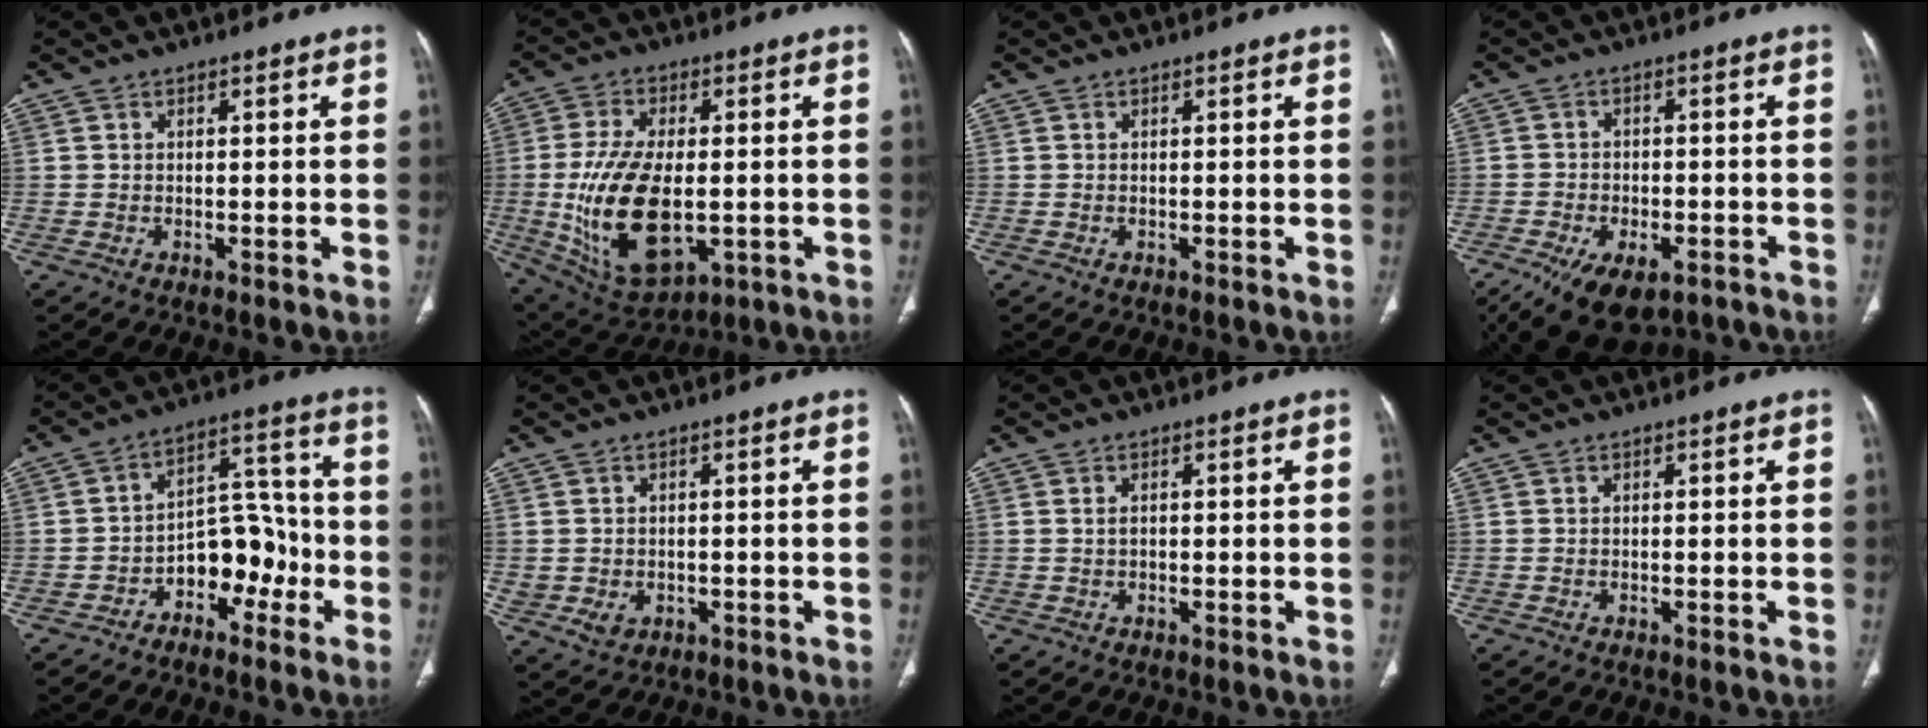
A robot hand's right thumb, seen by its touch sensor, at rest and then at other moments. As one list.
[{"total": 18.7, "force": [-2.4, 9.9, 15.7], "torque": [-0.294, -0.009, -0.020]}, {"total": 0.0}, {"total": 14.7, "force": [-8.9, 7.8, 8.7], "torque": [-0.167, 0.020, -0.132]}, {"total": 9.9, "force": [-4.5, 6.5, 6.0], "torque": [-0.046, 0.062, -0.073]}, {"total": 3.8, "force": [-0.8, 3.2, 1.9], "torque": [-0.025, 0.002, -0.001]}, {"total": 1.0, "force": [0.1, 0.6, 0.8], "torque": [-0.017, 0.003, 0.004]}, {"total": 0.0}]